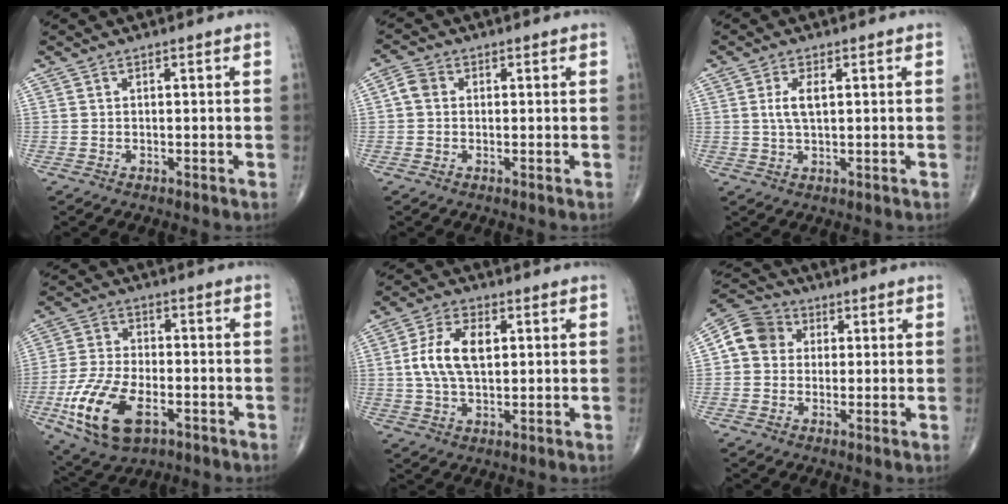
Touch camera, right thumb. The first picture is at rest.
{"total": 2.9, "force": [0.1, 2.4, 1.6], "torque": [-0.027, 0.009, -0.004]}
{"total": 3.7, "force": [0.8, 1.5, 3.3], "torque": [-0.071, 0.000, 0.017]}
{"total": 15.4, "force": [-5.9, 8.1, 11.7], "torque": [-0.234, 0.008, -0.104]}
{"total": 9.7, "force": [1.6, 5.4, 7.9], "torque": [-0.153, 0.005, 0.030]}
{"total": 7.9, "force": [1.2, 7.0, 3.4], "torque": [-0.044, 0.016, 0.008]}